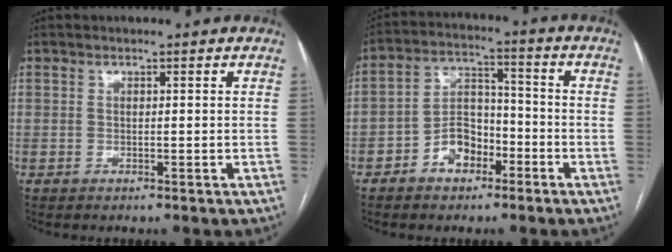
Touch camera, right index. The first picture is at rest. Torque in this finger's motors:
{"motor_torque": [-0.03, -0.08, -0.24, -0.15]}